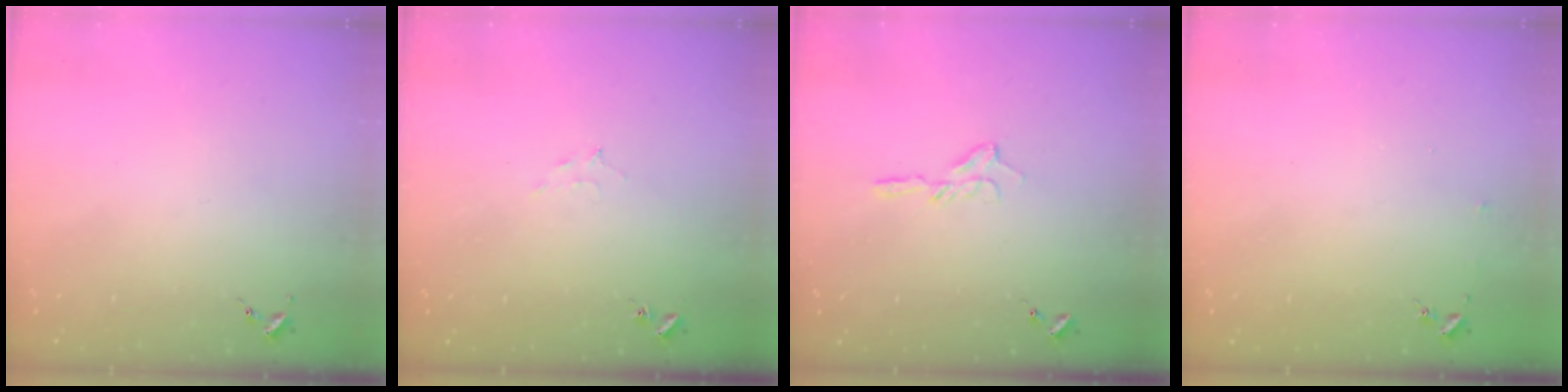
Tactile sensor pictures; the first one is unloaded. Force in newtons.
{"total": 5.3, "press": 5.1, "slide": 1.0}
{"total": 6.9, "press": 6.9, "slide": 0.7}
{"total": 2.5, "press": 2.5, "slide": 0.2}